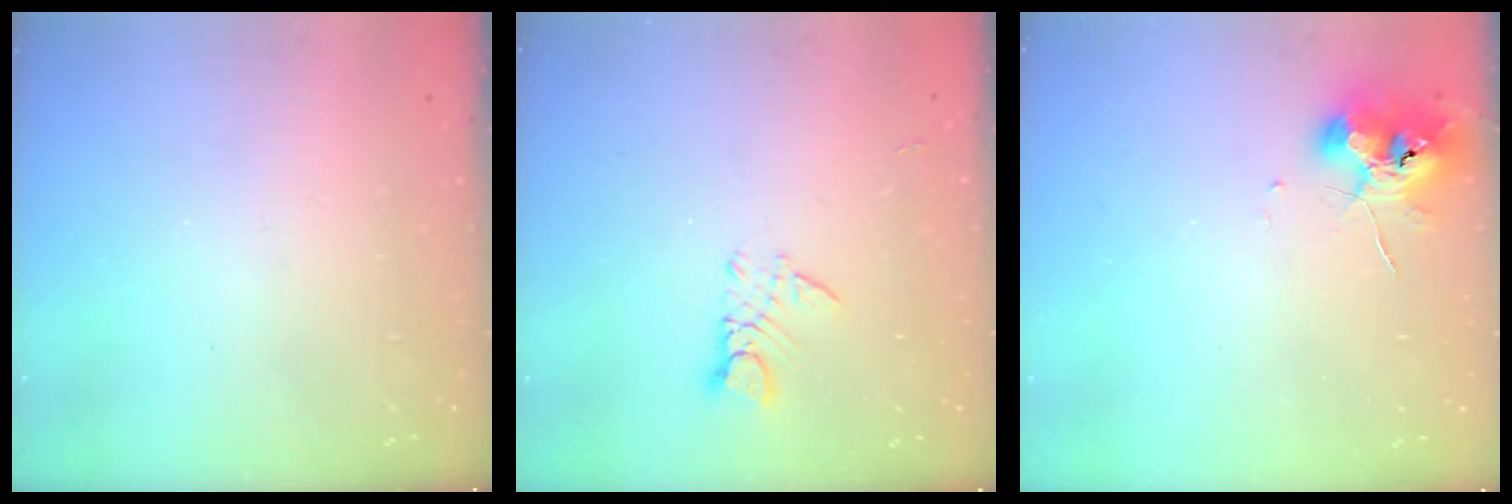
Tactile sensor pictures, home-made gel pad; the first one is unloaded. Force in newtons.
{"total": 3.8, "press": 3.8, "slide": 0.3}
{"total": 11.0, "press": 10.9, "slide": 1.7}